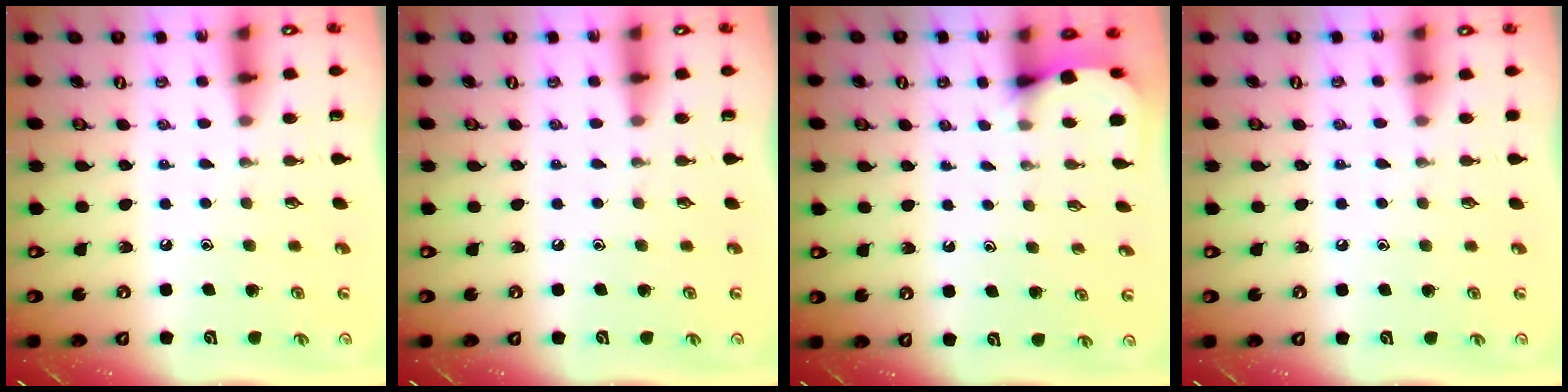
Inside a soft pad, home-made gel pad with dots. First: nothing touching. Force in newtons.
{"total": 0.0}
{"total": 3.0, "press": 3.0, "slide": 0.4}
{"total": 4.1, "press": 4.0, "slide": 0.6}